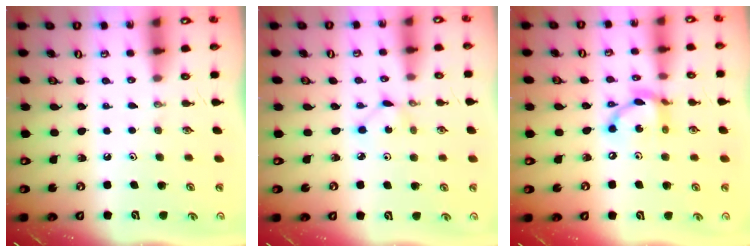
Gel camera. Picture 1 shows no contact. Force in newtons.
{"total": 2.0, "press": 2.0, "slide": 0.3}
{"total": 12.0, "press": 12.0, "slide": 0.9}